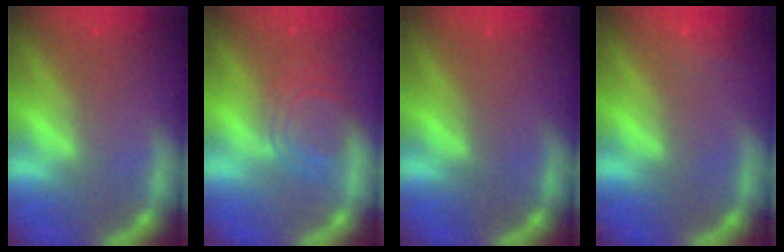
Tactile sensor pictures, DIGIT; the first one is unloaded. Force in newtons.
{"total": 5.6}
{"total": 0.0}
{"total": 1.9}